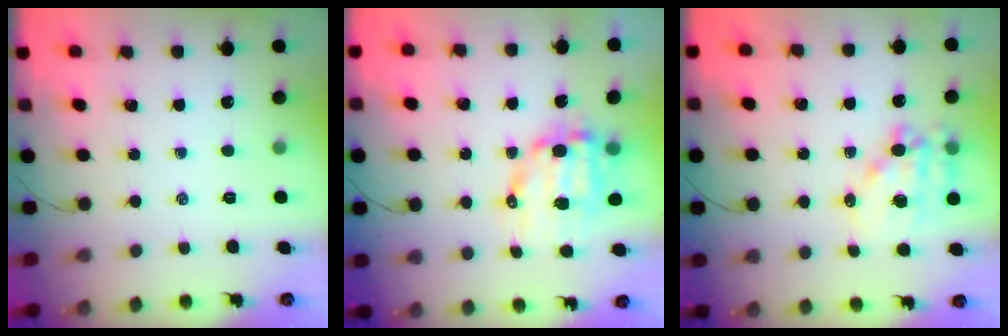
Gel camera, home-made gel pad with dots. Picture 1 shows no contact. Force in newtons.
{"total": 10.5, "press": 10.3, "slide": 2.2}
{"total": 12.0, "press": 11.7, "slide": 3.0}